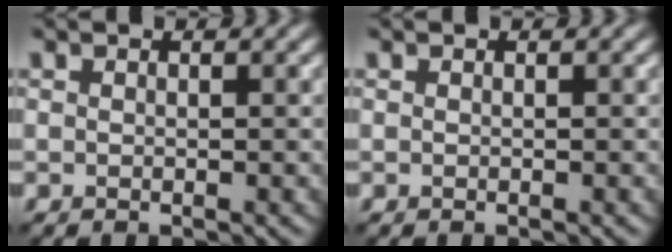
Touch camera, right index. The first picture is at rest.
{"total": 0.0}